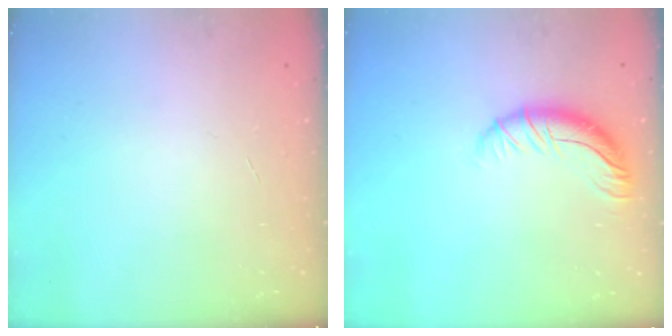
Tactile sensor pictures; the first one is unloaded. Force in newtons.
{"total": 10.2, "press": 10.2, "slide": 0.7}